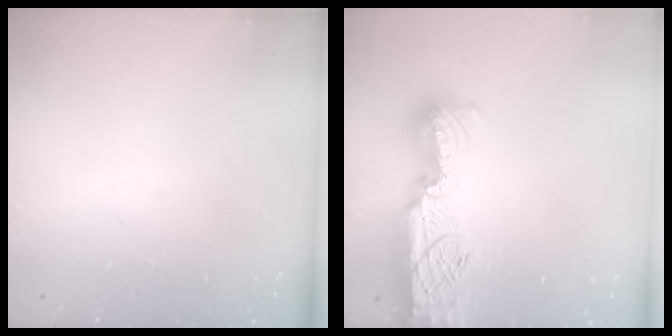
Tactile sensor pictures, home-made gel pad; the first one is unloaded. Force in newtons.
{"total": 17.4, "press": 16.6, "slide": 5.5}